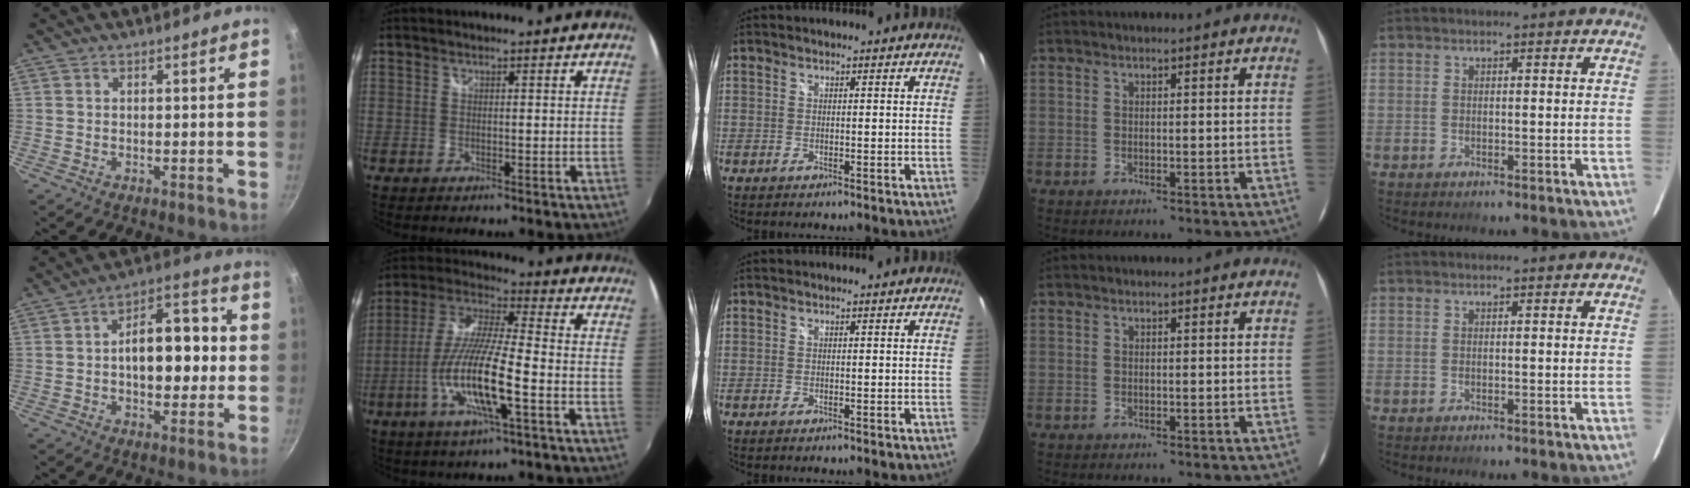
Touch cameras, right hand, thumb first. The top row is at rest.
{"thumb": {"total": 14.4, "force": [-0.4, 8.5, 11.6], "torque": [-0.123, 0.036, -0.016]}, "index": {"total": 14.8, "force": [-5.3, 1.9, 13.7], "torque": [-0.278, -0.012, -0.104]}}